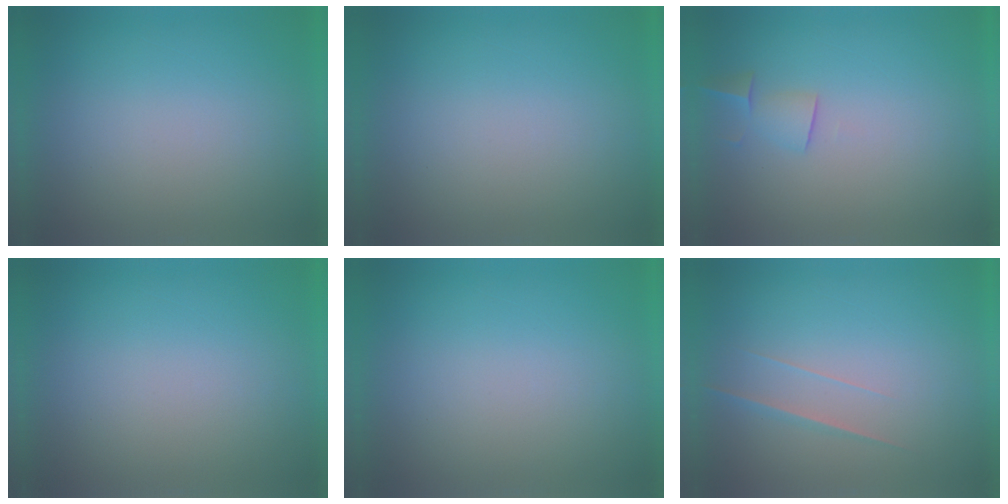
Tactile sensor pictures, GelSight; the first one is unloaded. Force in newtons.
{"total": 1.3}
{"total": 2.2}
{"total": 0.0}
{"total": 1.1}
{"total": 1.5}